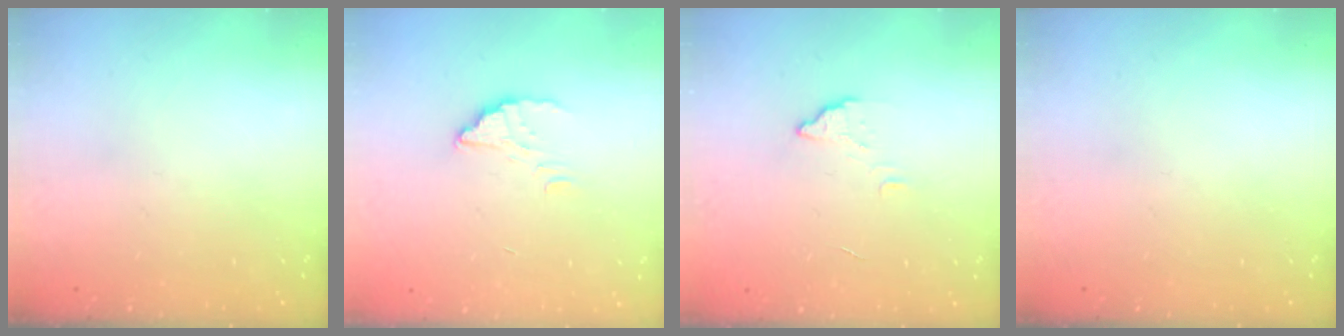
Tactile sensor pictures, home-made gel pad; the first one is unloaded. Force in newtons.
{"total": 2.6, "press": 2.5, "slide": 0.3}
{"total": 2.7, "press": 2.7, "slide": 0.2}
{"total": 0.0}